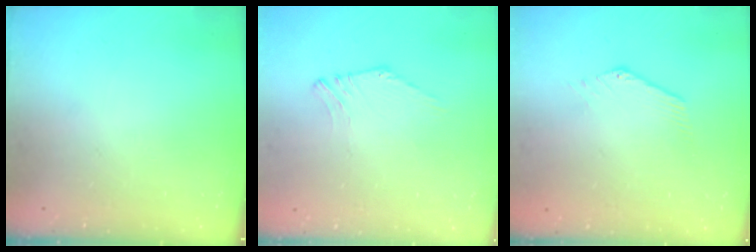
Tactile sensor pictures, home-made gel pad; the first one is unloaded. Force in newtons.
{"total": 0.8, "press": 0.7, "slide": 0.3}
{"total": 0.0}